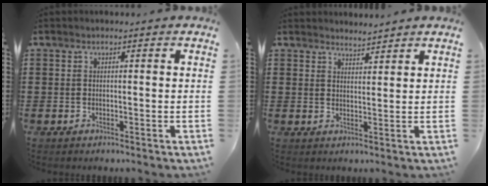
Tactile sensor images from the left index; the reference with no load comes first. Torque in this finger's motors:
{"motor_torque": [-0.02, 0.00, -0.04, -0.02]}